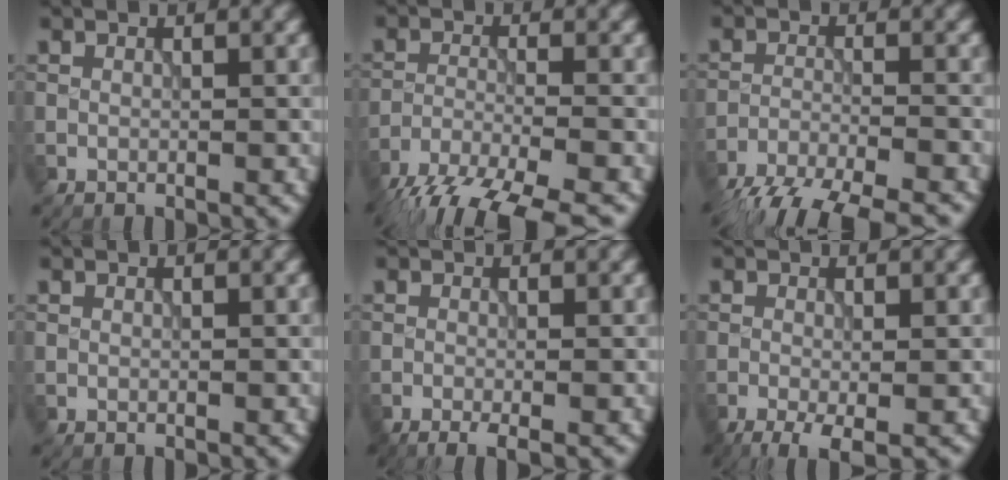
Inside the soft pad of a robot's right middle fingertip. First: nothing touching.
{"total": 10.1, "force": [-8.4, 2.4, 5.2], "torque": [-0.096, -0.033, -0.138]}
{"total": 10.2, "force": [-9.0, 2.4, 4.1], "torque": [-0.069, -0.025, -0.141]}
{"total": 0.0}
{"total": 1.9, "force": [-1.1, 0.4, 1.5], "torque": [-0.024, -0.005, -0.024]}
{"total": 3.3, "force": [-1.7, 0.9, 2.8], "torque": [-0.049, -0.005, -0.030]}